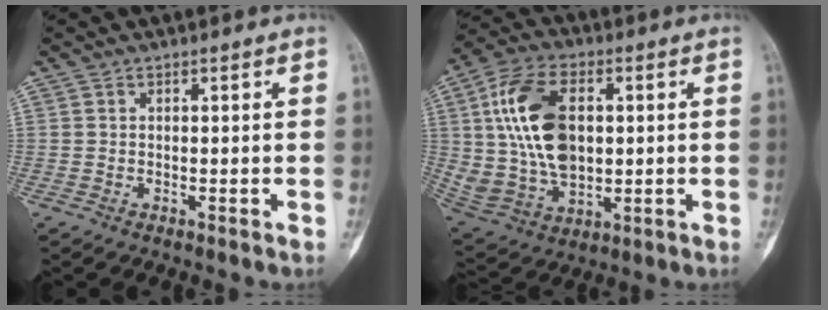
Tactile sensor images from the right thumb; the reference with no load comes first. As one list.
[{"total": 18.4, "force": [2.9, 11.5, 14.0], "torque": [-0.261, -0.001, 0.063]}]